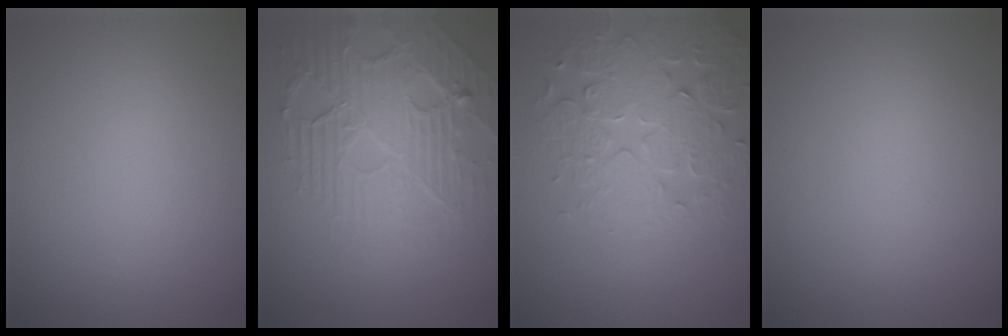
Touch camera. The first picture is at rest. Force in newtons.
{"total": 7.3, "press": 5.3, "slide": 5.1}
{"total": 4.6, "press": 4.5, "slide": 0.8}
{"total": 0.0}